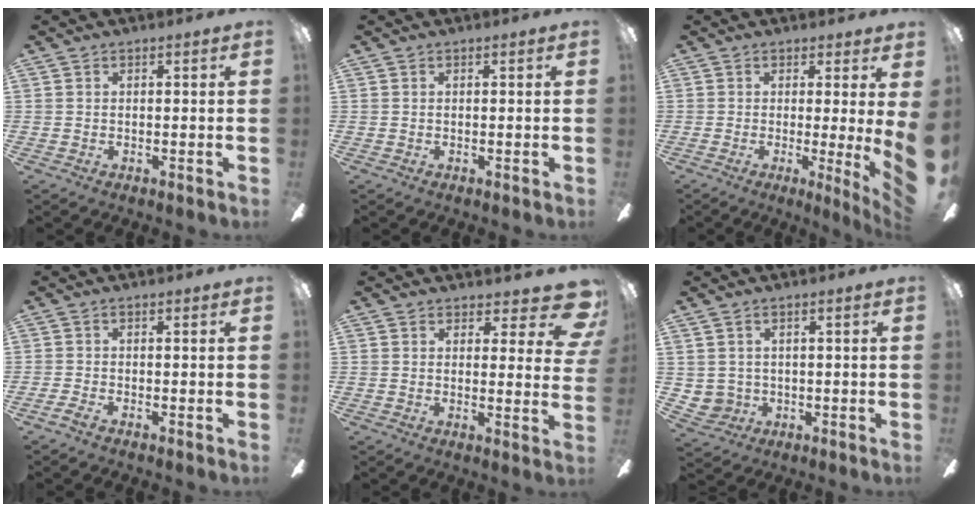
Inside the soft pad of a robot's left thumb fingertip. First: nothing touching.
{"total": 0.0}
{"total": 5.9, "force": [0.7, 0.0, 5.8], "torque": [-0.080, -0.032, 0.016]}
{"total": 1.9, "force": [-1.0, 0.2, 1.6], "torque": [-0.025, 0.001, -0.017]}
{"total": 8.0, "force": [4.8, 3.3, 5.5], "torque": [-0.050, -0.034, 0.085]}
{"total": 3.3, "force": [0.9, 3.1, 0.7], "torque": [-0.030, 0.001, 0.016]}